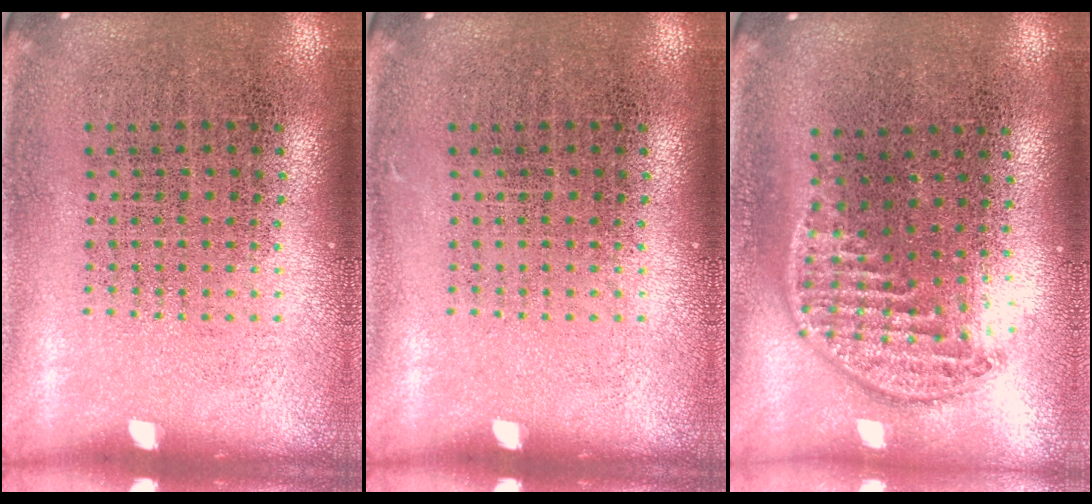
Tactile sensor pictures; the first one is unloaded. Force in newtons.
{"total": 0.0}
{"total": 1.3, "press": 1.1, "slide": 0.7}